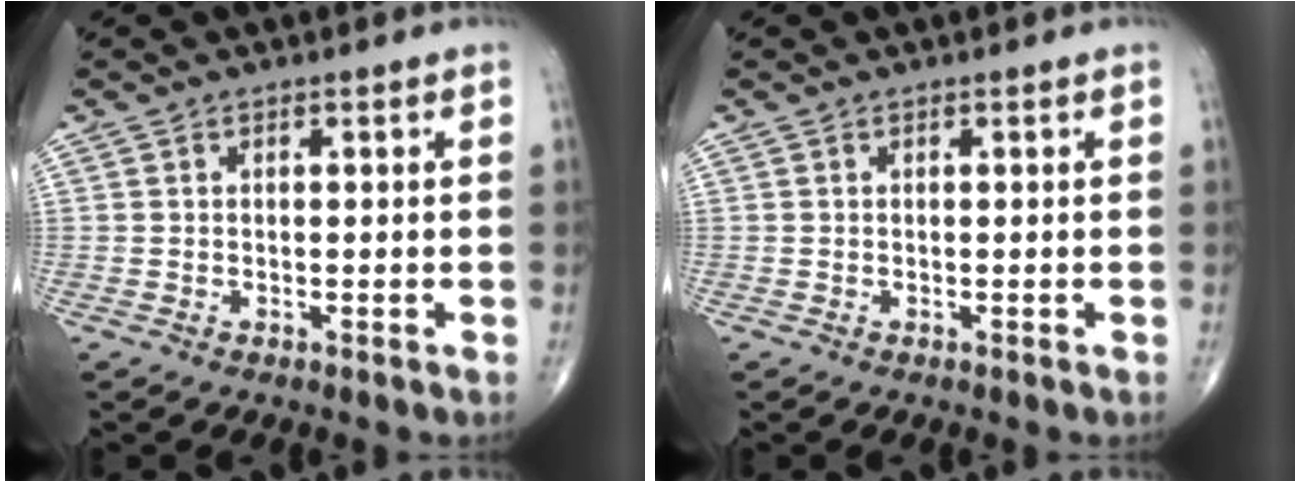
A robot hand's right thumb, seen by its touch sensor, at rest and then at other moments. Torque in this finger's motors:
{"motor_torque": [0.01, 0.01, 0.00, 0.00, 0.00]}